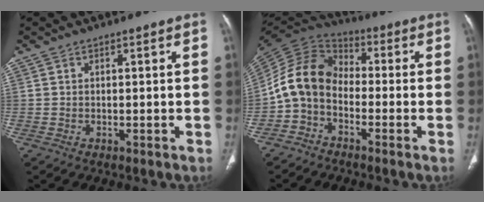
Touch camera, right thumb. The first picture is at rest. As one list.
[{"total": 10.7, "force": [-3.0, 7.8, 6.7], "torque": [-0.124, 0.054, -0.077]}]